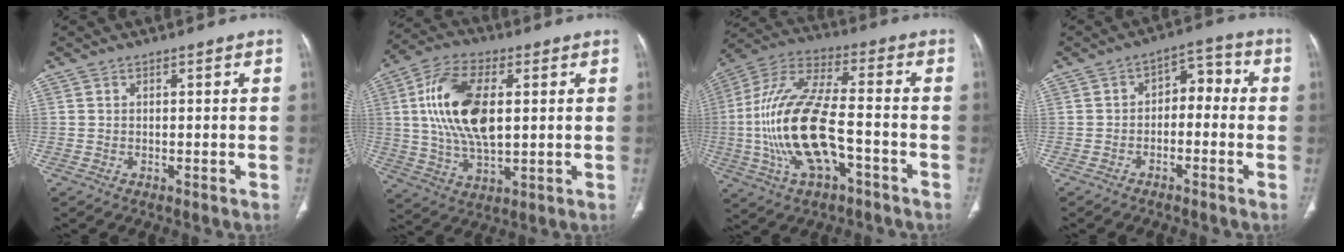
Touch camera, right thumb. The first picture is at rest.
{"total": 16.7, "force": [2.7, 8.6, 14.1], "torque": [-0.273, 0.002, 0.052]}
{"total": 20.2, "force": [-4.3, 8.7, 17.7], "torque": [-0.373, 0.036, -0.073]}
{"total": 6.0, "force": [-1.2, 4.1, 4.3], "torque": [-0.037, 0.042, -0.029]}